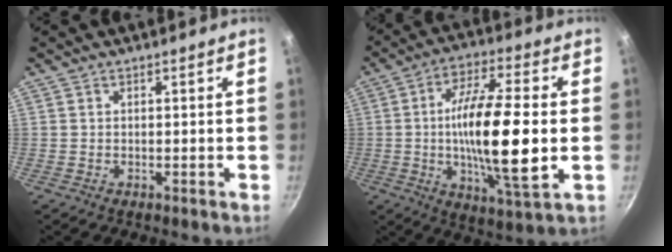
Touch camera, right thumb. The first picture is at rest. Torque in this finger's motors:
{"motor_torque": [1.61, 1.73, 2.75, -0.02, 0.45]}